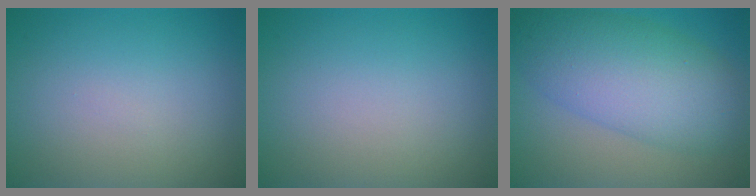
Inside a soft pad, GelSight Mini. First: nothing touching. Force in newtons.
{"total": 0.0}
{"total": 9.2, "press": 9.2, "slide": 0.1}